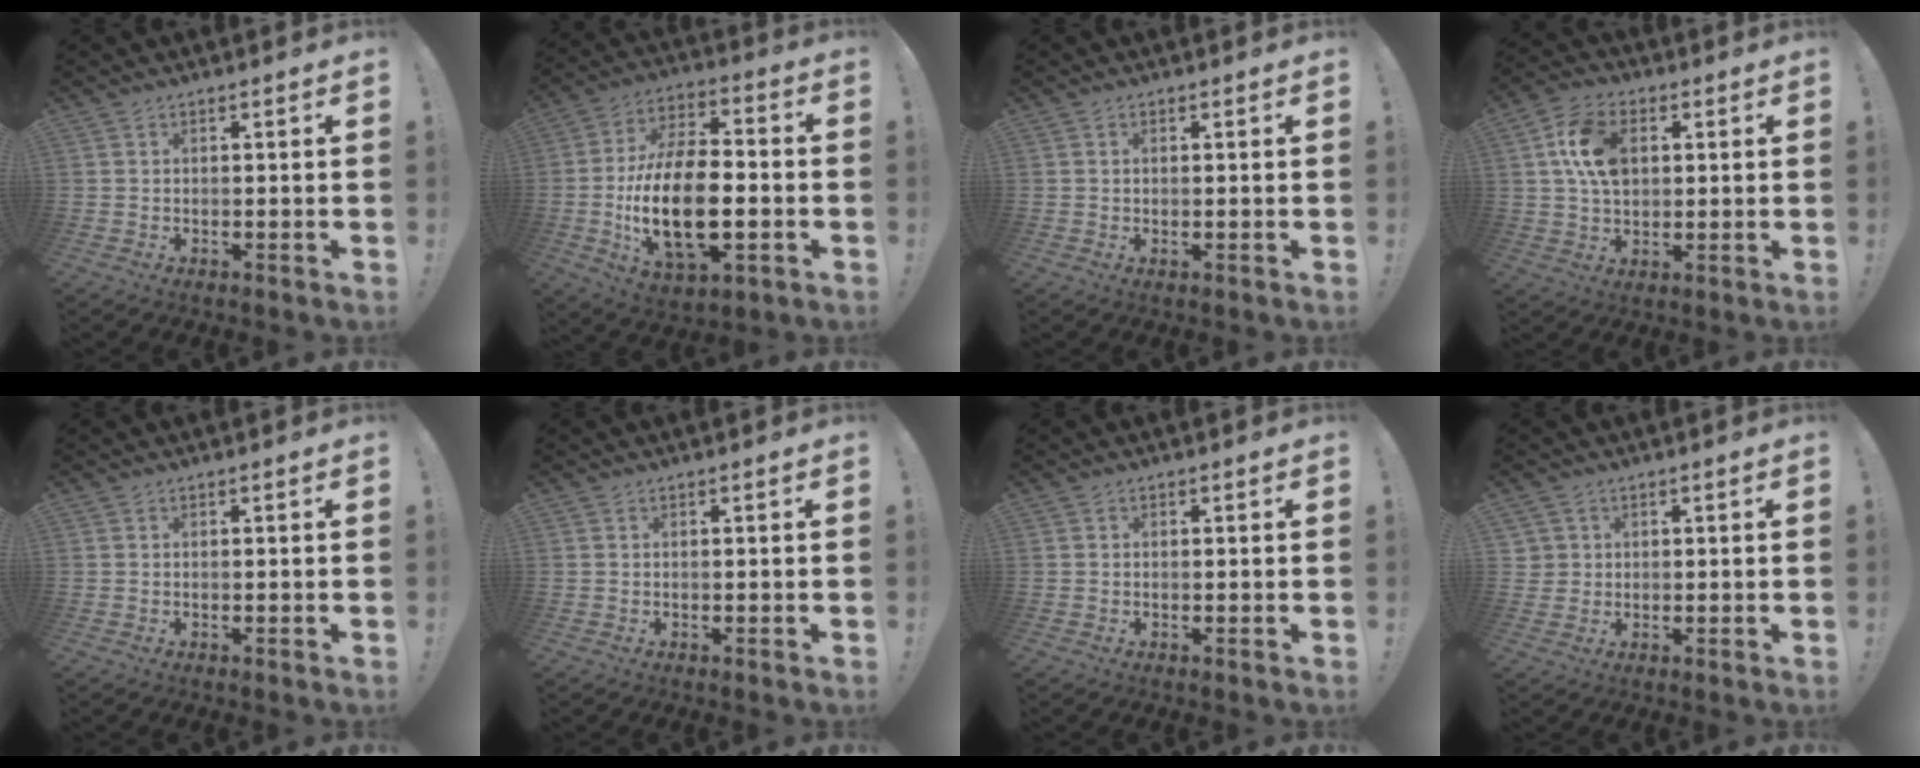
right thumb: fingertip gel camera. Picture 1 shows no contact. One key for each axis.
{"total": 22.8, "fx": -4.6, "fy": 12.0, "fz": 18.8, "tx": -0.358, "ty": 0.015, "tz": -0.072}
{"total": 0.6, "fx": 0.3, "fy": 0.1, "fz": 0.5, "tx": -0.007, "ty": -0.001, "tz": 0.004}
{"total": 12.6, "fx": 2.9, "fy": 8.8, "fz": 8.6, "tx": -0.155, "ty": 0.014, "tz": 0.057}
{"total": 0.0}
{"total": 0.0}
{"total": 0.0}
{"total": 2.8, "fx": 1.1, "fy": 2.6, "fz": 0.4, "tx": -0.009, "ty": -0.001, "tz": 0.023}